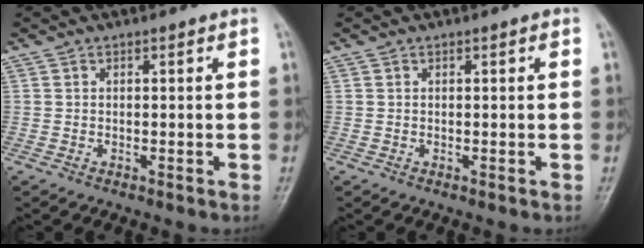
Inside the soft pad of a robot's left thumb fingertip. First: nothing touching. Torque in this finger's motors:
{"motor_torque": [0.08, 0.27, -0.15, -0.01, 0.04]}